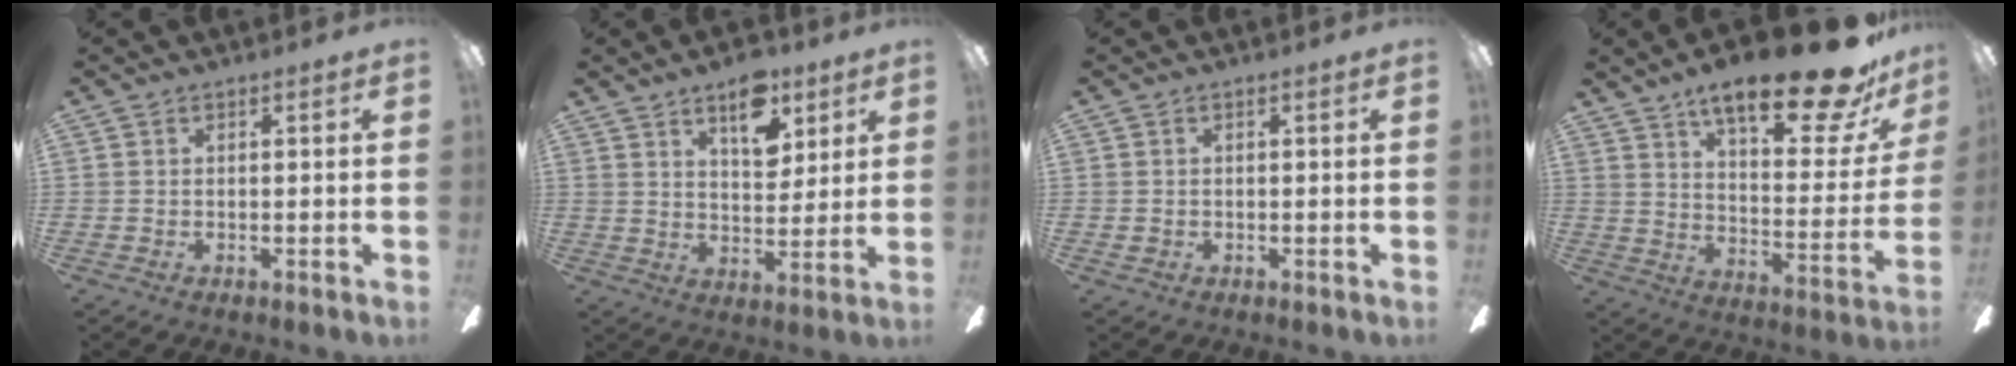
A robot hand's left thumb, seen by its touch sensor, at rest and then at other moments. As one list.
[{"total": 11.1, "force": [6.5, 5.7, 7.0], "torque": [-0.086, -0.024, 0.108]}, {"total": 0.6, "force": [-0.2, 0.6, 0.3], "torque": [-0.005, 0.003, -0.005]}, {"total": 22.5, "force": [16.3, 6.2, 14.3], "torque": [-0.215, -0.108, 0.262]}]